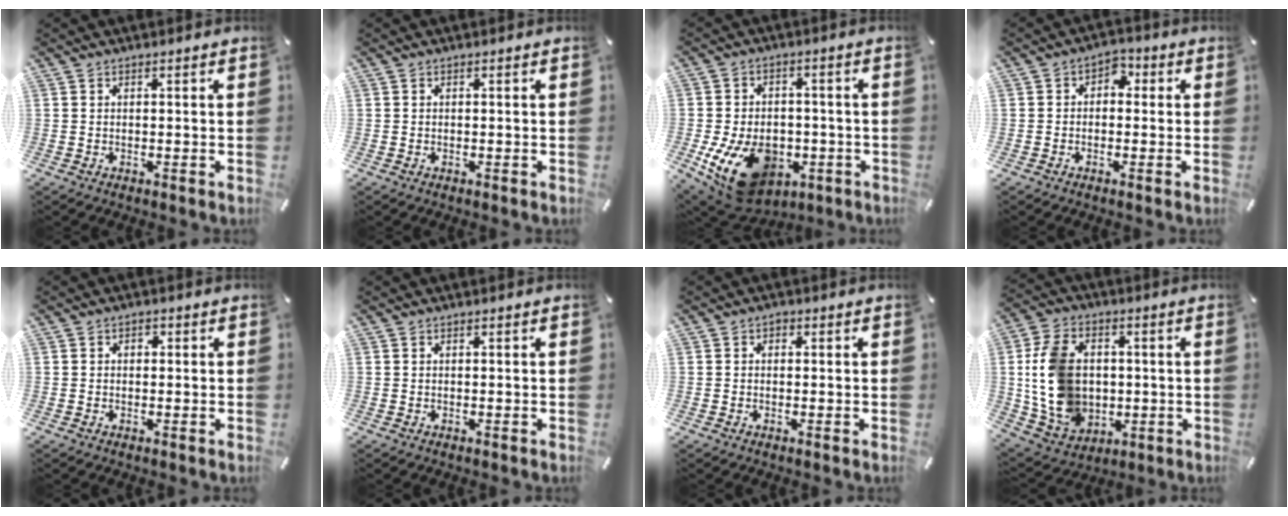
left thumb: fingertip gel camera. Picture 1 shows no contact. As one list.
[{"total": 0.0}, {"total": 16.1, "force": [-6.1, 10.9, 10.2], "torque": [-0.192, 0.029, -0.093]}, {"total": 3.4, "force": [-1.1, 2.7, 1.9], "torque": [-0.029, 0.015, -0.025]}, {"total": 1.2, "force": [-0.2, 1.1, 0.5], "torque": [-0.011, 0.006, -0.007]}, {"total": 0.0}, {"total": 1.1, "force": [0.0, 0.9, 0.5], "torque": [-0.011, 0.007, -0.003]}, {"total": 14.6, "force": [0.6, 11.7, 8.7], "torque": [-0.203, 0.010, 0.016]}]